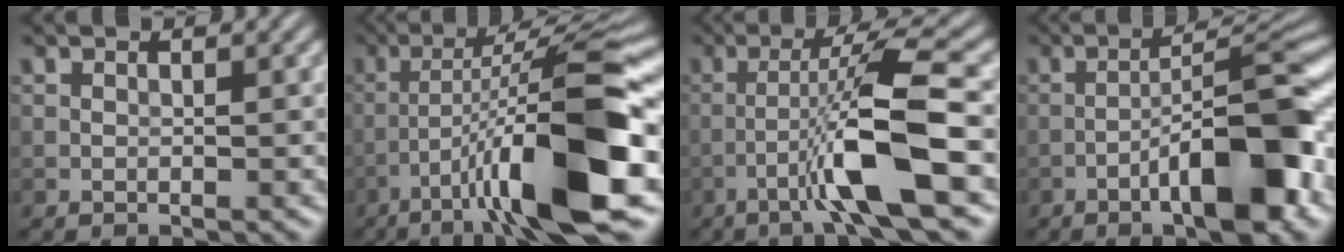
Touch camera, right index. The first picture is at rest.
{"total": 12.6, "force": [-5.1, 1.8, 11.3], "torque": [-0.176, 0.022, -0.079]}
{"total": 7.8, "force": [-2.8, 0.4, 7.3], "torque": [-0.130, 0.019, -0.054]}
{"total": 10.1, "force": [-4.4, 2.3, 8.7], "torque": [-0.122, 0.027, -0.072]}